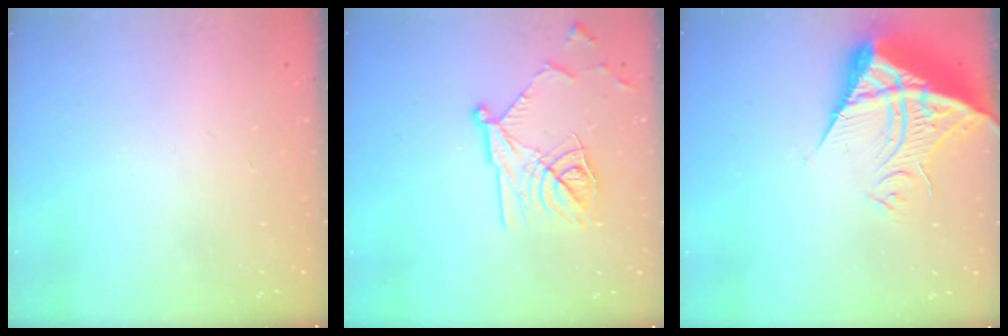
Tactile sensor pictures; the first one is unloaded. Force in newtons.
{"total": 16.1, "press": 16.1, "slide": 0.6}
{"total": 13.2, "press": 13.1, "slide": 1.2}